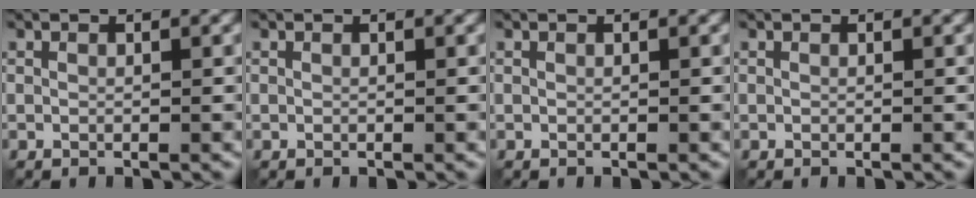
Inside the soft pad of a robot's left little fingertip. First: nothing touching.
{"total": 0.0}
{"total": 0.0}
{"total": 0.0}